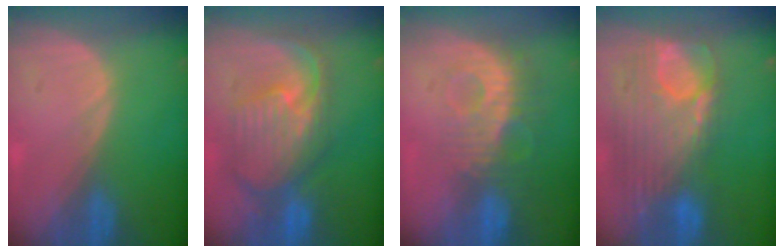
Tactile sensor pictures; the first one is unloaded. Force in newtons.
{"total": 10.5, "press": 9.4, "slide": 4.7}
{"total": 9.2, "press": 8.1, "slide": 4.4}
{"total": 12.6, "press": 10.7, "slide": 6.6}